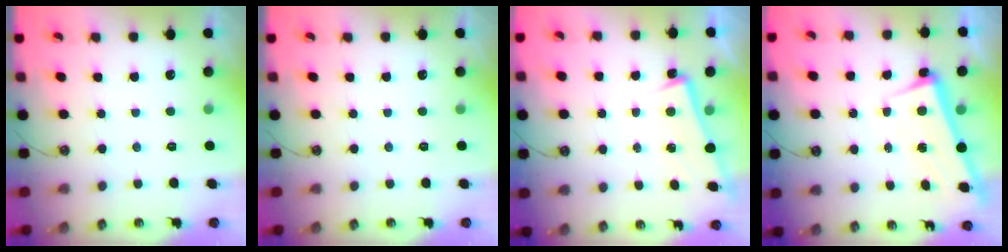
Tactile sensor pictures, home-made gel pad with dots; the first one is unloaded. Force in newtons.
{"total": 0.0}
{"total": 5.9, "press": 5.8, "slide": 0.6}
{"total": 2.4, "press": 2.2, "slide": 0.9}